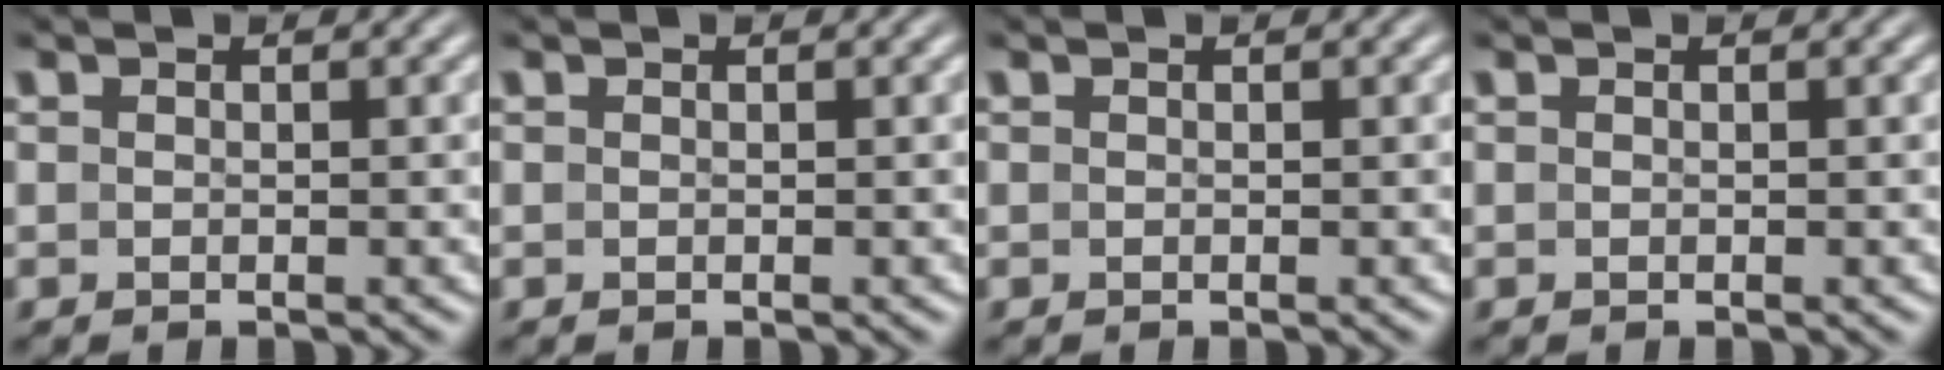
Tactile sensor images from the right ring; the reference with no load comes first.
{"total": 0.0}
{"total": 0.0}
{"total": 0.0}